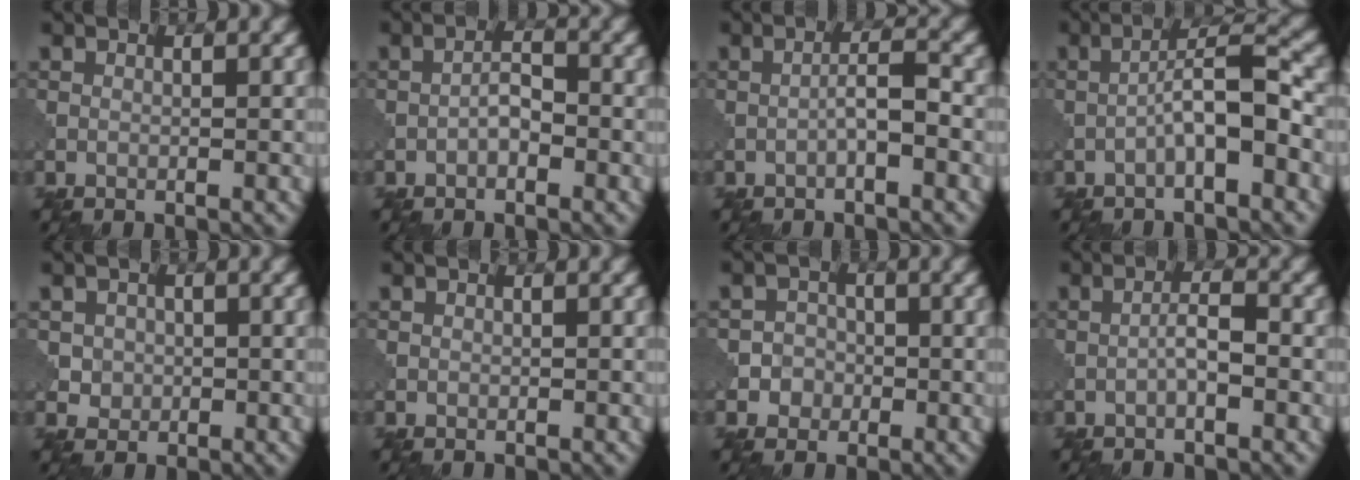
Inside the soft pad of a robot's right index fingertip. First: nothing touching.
{"total": 1.9, "force": [-0.8, 0.8, 1.6], "torque": [-0.029, 0.007, -0.019]}
{"total": 2.2, "force": [-0.9, 0.3, 2.1], "torque": [-0.037, 0.010, -0.019]}
{"total": 4.9, "force": [-1.6, 1.0, 4.6], "torque": [-0.079, 0.019, -0.035]}
{"total": 2.5, "force": [0.4, 2.3, 0.8], "torque": [-0.010, -0.001, 0.014]}
{"total": 0.0}
{"total": 2.6, "force": [-0.9, 2.4, 0.4], "torque": [0.019, 0.006, -0.026]}
{"total": 2.1, "force": [-0.7, 0.4, 1.9], "torque": [-0.036, 0.007, -0.017]}